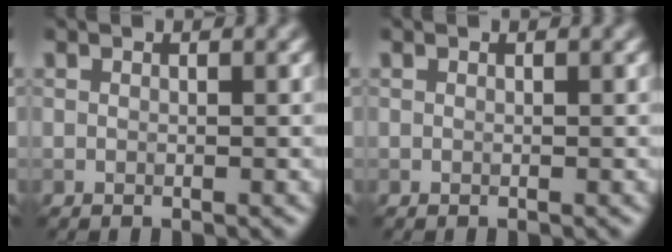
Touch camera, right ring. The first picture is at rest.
{"total": 0.0}